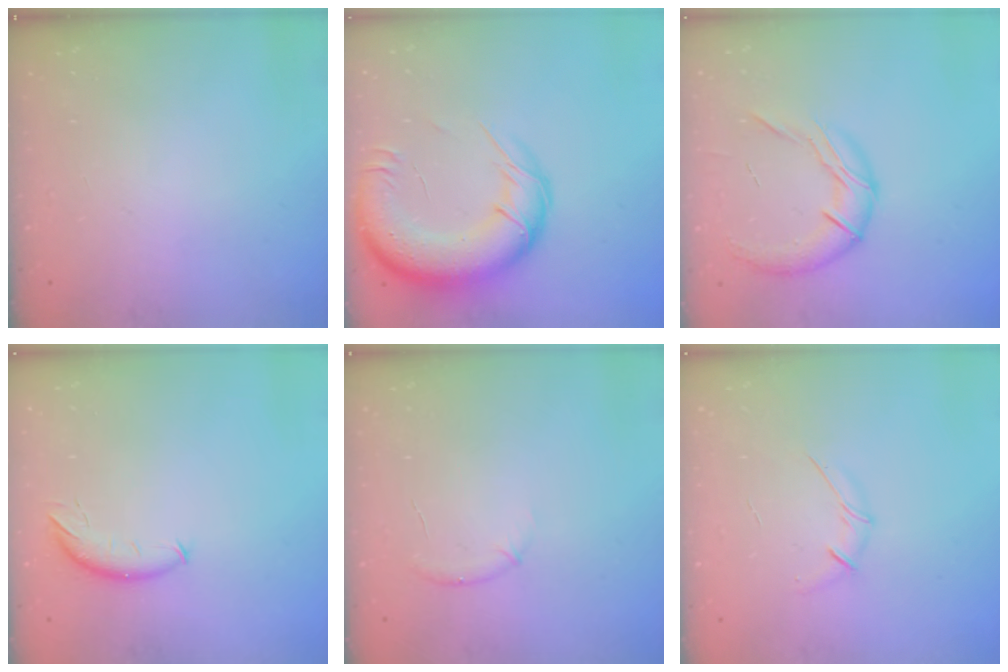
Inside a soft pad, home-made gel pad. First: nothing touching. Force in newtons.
{"total": 22.3, "press": 21.7, "slide": 5.0}
{"total": 12.1, "press": 12.0, "slide": 1.1}
{"total": 7.5, "press": 7.5, "slide": 0.6}
{"total": 5.8, "press": 5.4, "slide": 2.2}
{"total": 5.4, "press": 5.3, "slide": 1.0}